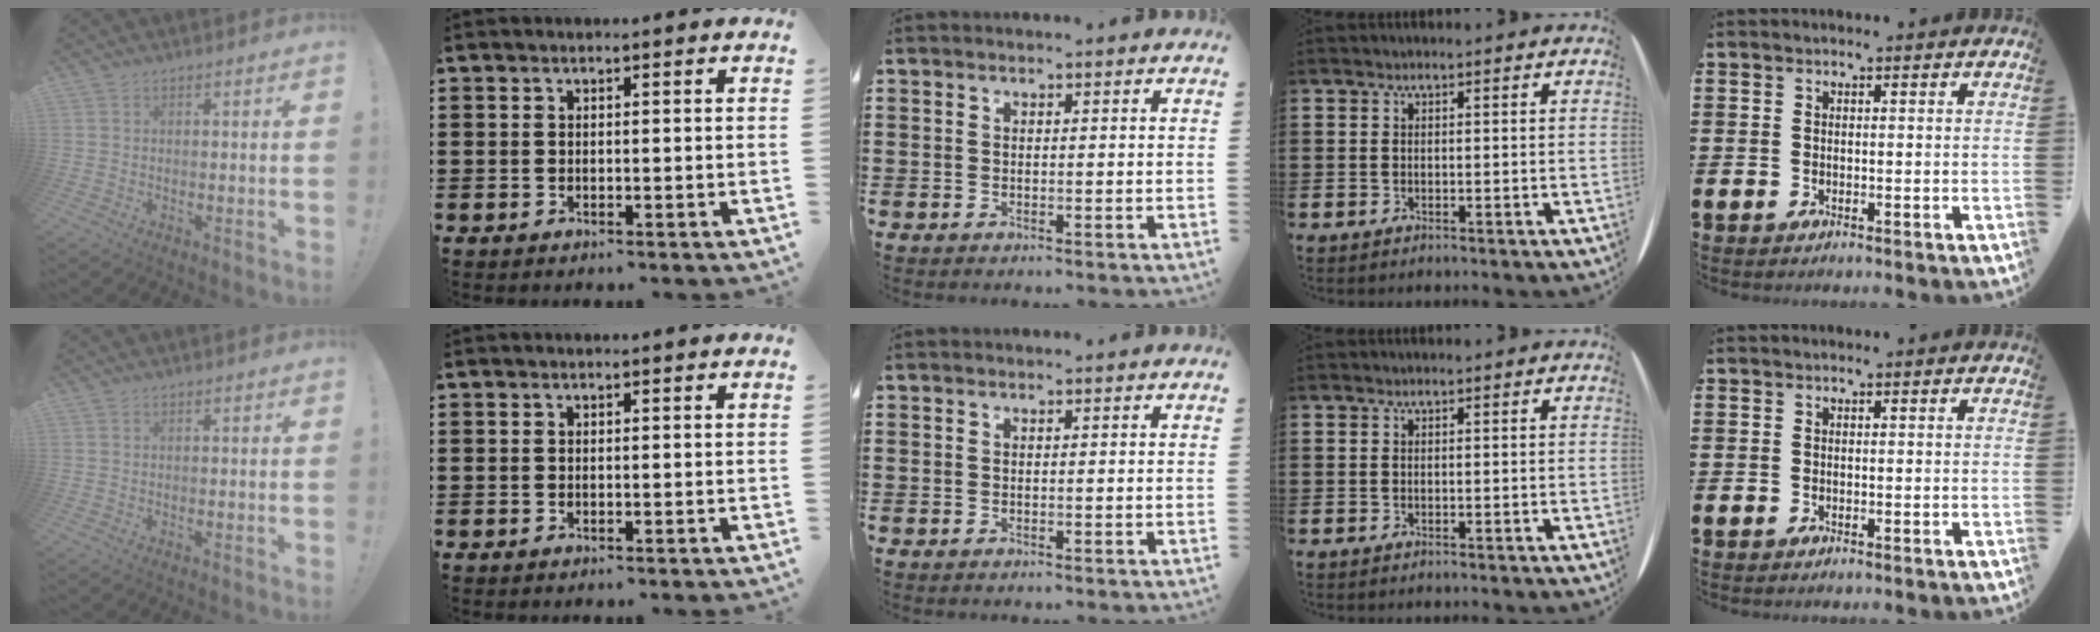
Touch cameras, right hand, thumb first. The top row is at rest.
{}